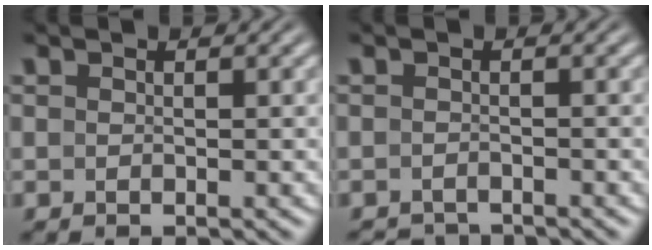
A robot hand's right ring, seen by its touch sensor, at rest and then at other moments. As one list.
[{"total": 2.7, "force": [-2.7, -0.1, -0.1], "torque": [-0.001, -0.014, -0.040]}]